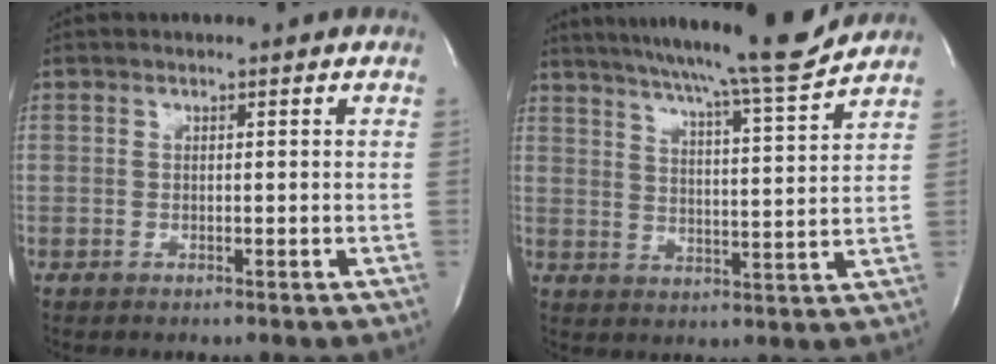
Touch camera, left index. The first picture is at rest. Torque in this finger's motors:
{"motor_torque": [0.66, -0.59, 0.12, 0.01]}